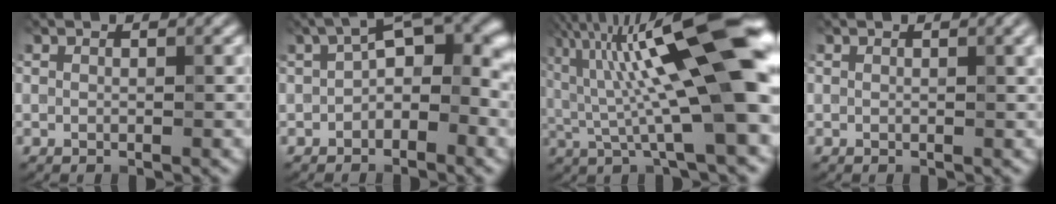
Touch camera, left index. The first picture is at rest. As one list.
[{"total": 5.0, "force": [-0.6, 2.1, 4.5], "torque": [-0.073, 0.025, 0.002]}, {"total": 13.7, "force": [1.7, 2.3, 13.4], "torque": [-0.229, 0.025, 0.049]}, {"total": 2.4, "force": [0.8, 0.9, 2.0], "torque": [-0.011, 0.014, 0.011]}]